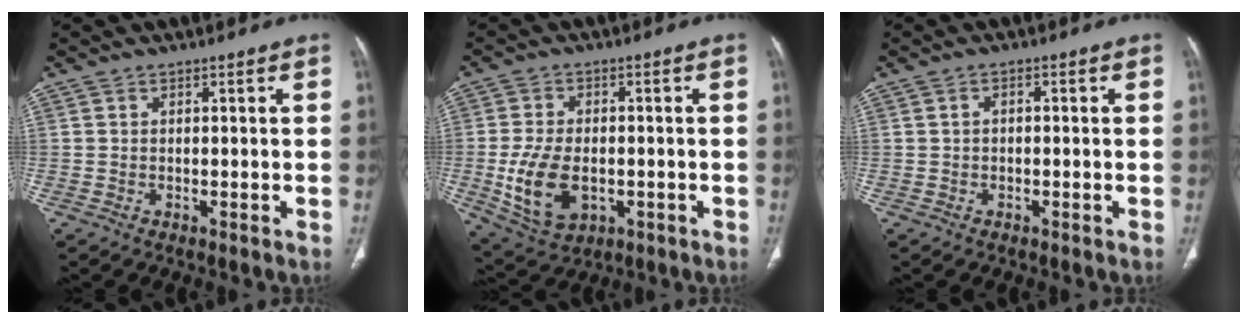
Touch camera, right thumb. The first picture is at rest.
{"total": 11.5, "force": [-2.2, 7.2, 8.7], "torque": [-0.163, -0.001, -0.025]}
{"total": 0.9, "force": [-0.1, 0.6, 0.7], "torque": [-0.009, 0.005, -0.004]}